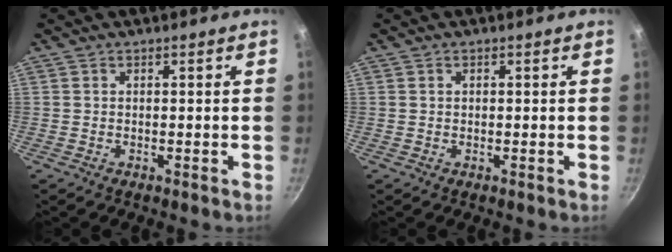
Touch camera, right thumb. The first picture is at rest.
{"total": 0.6, "force": [0.3, 0.5, 0.3], "torque": [-0.005, 0.003, 0.006]}